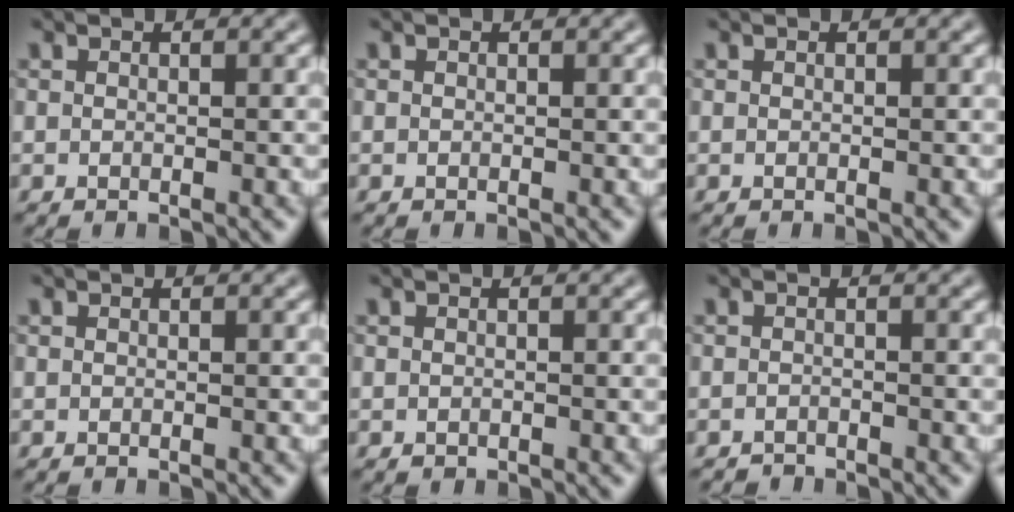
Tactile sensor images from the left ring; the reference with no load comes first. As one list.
[{"total": 0.0}, {"total": 0.0}, {"total": 0.0}, {"total": 0.0}, {"total": 0.8, "force": [-0.8, 0.1, -0.1], "torque": [0.004, 0.003, -0.016]}]